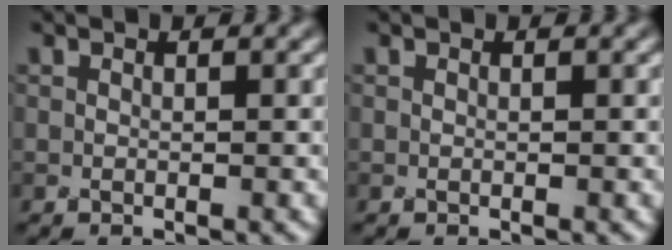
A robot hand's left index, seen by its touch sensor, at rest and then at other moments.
{"total": 0.0}